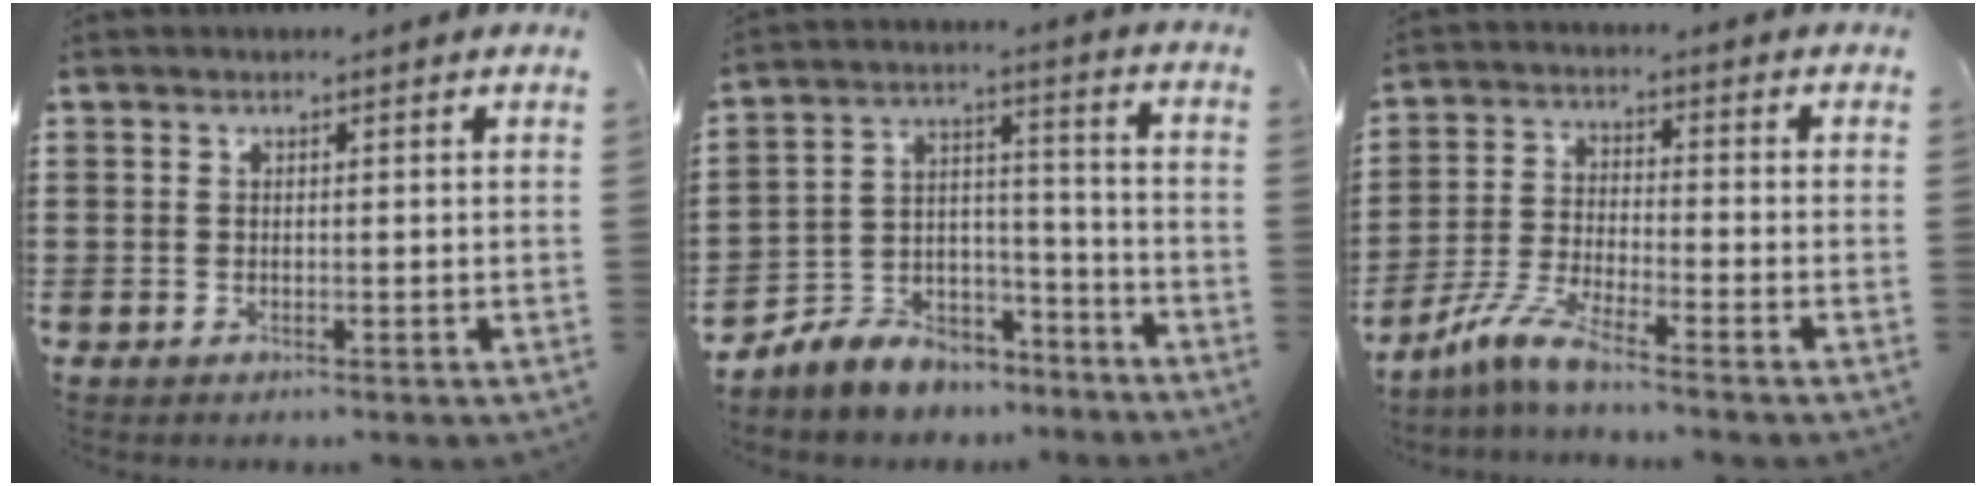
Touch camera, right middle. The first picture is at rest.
{"total": 6.5, "force": [-6.0, 2.3, -0.4], "torque": [-0.006, 0.007, -0.122]}
{"total": 6.3, "force": [-5.1, 0.5, 3.7], "torque": [-0.101, -0.015, -0.106]}